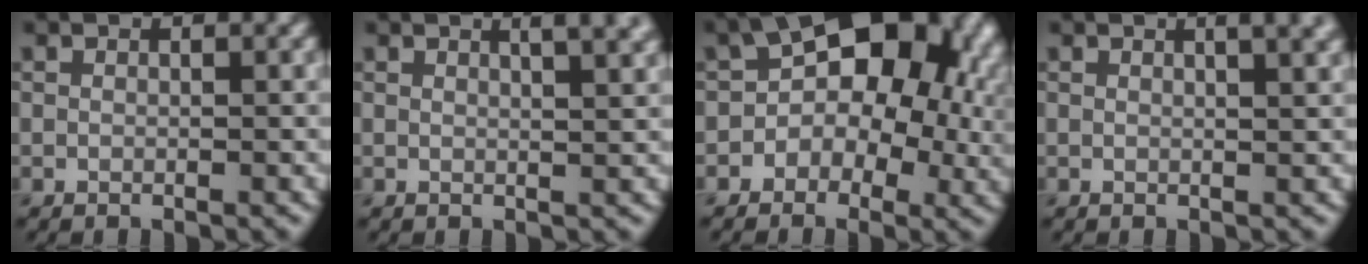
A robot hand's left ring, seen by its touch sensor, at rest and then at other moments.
{"total": 4.0, "force": [2.2, 1.6, 3.0], "torque": [-0.012, 0.020, 0.007]}
{"total": 11.5, "force": [1.2, 7.7, 8.4], "torque": [-0.076, 0.021, -0.002]}
{"total": 3.3, "force": [1.6, 1.3, 2.5], "torque": [-0.011, 0.012, 0.007]}